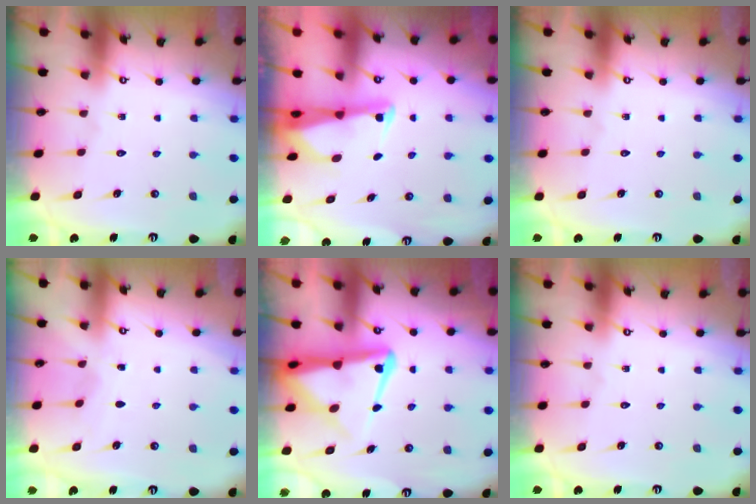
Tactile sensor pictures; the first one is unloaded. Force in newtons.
{"total": 2.4, "press": 2.4, "slide": 0.2}
{"total": 0.0}
{"total": 2.9, "press": 2.9, "slide": 0.4}
{"total": 9.6, "press": 9.5, "slide": 1.1}
{"total": 0.0}